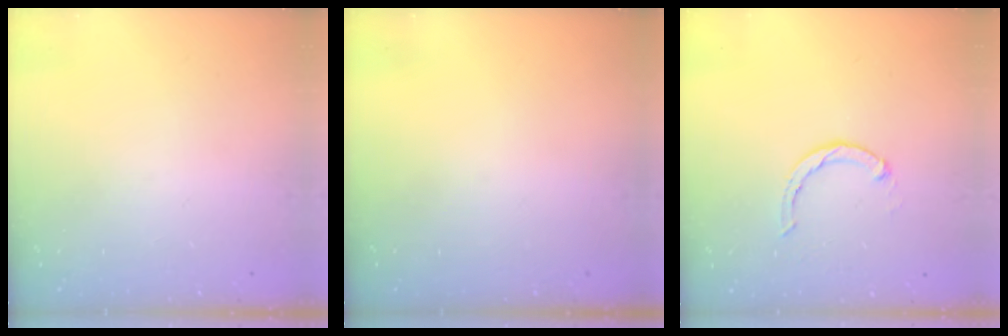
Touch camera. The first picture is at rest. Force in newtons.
{"total": 0.0}
{"total": 2.4, "press": 2.4, "slide": 0.4}